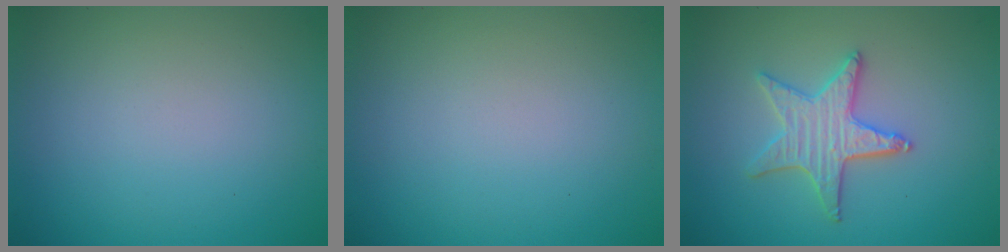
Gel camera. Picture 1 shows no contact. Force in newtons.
{"total": 0.0}
{"total": 3.6, "press": 3.4, "slide": 1.2}